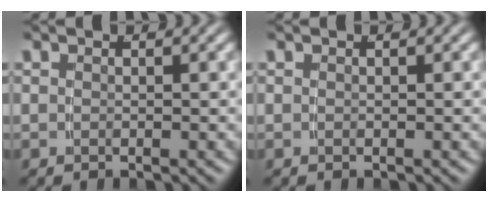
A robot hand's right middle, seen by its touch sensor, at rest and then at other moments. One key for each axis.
{"total": 0.0}